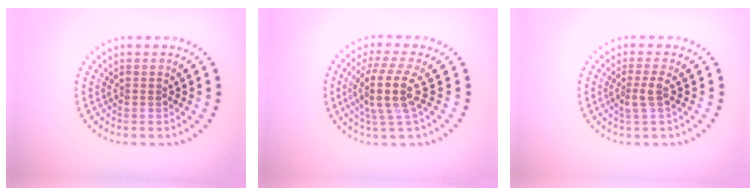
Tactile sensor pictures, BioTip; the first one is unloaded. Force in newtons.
{"total": 4.3, "press": 3.3, "slide": 2.7}
{"total": 1.8, "press": 1.4, "slide": 1.2}